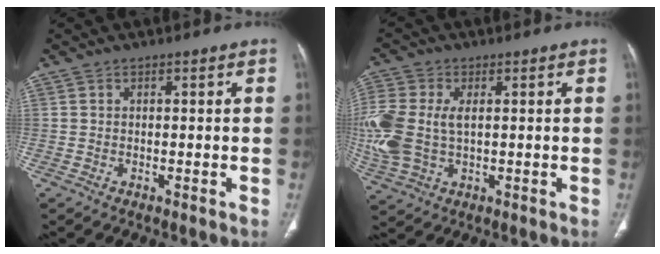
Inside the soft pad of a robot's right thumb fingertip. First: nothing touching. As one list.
[{"total": 13.7, "force": [0.7, 8.6, 10.7], "torque": [-0.278, 0.007, 0.021]}]